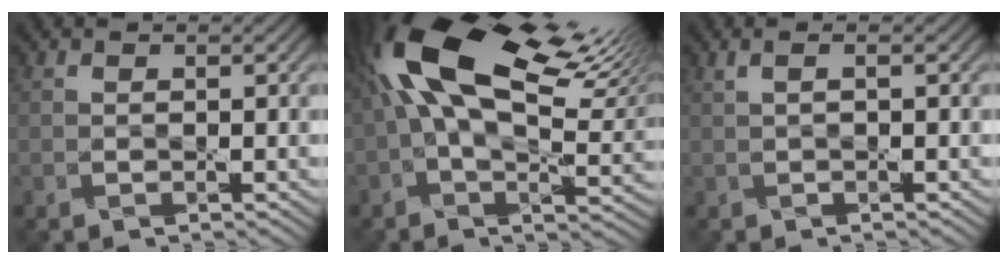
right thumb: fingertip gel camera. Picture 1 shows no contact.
{"total": 18.7, "force": [6.5, 8.2, 15.5], "torque": [-0.321, 0.036, 0.108]}
{"total": 0.9, "force": [0.3, -0.2, 0.9], "torque": [-0.022, 0.008, 0.004]}